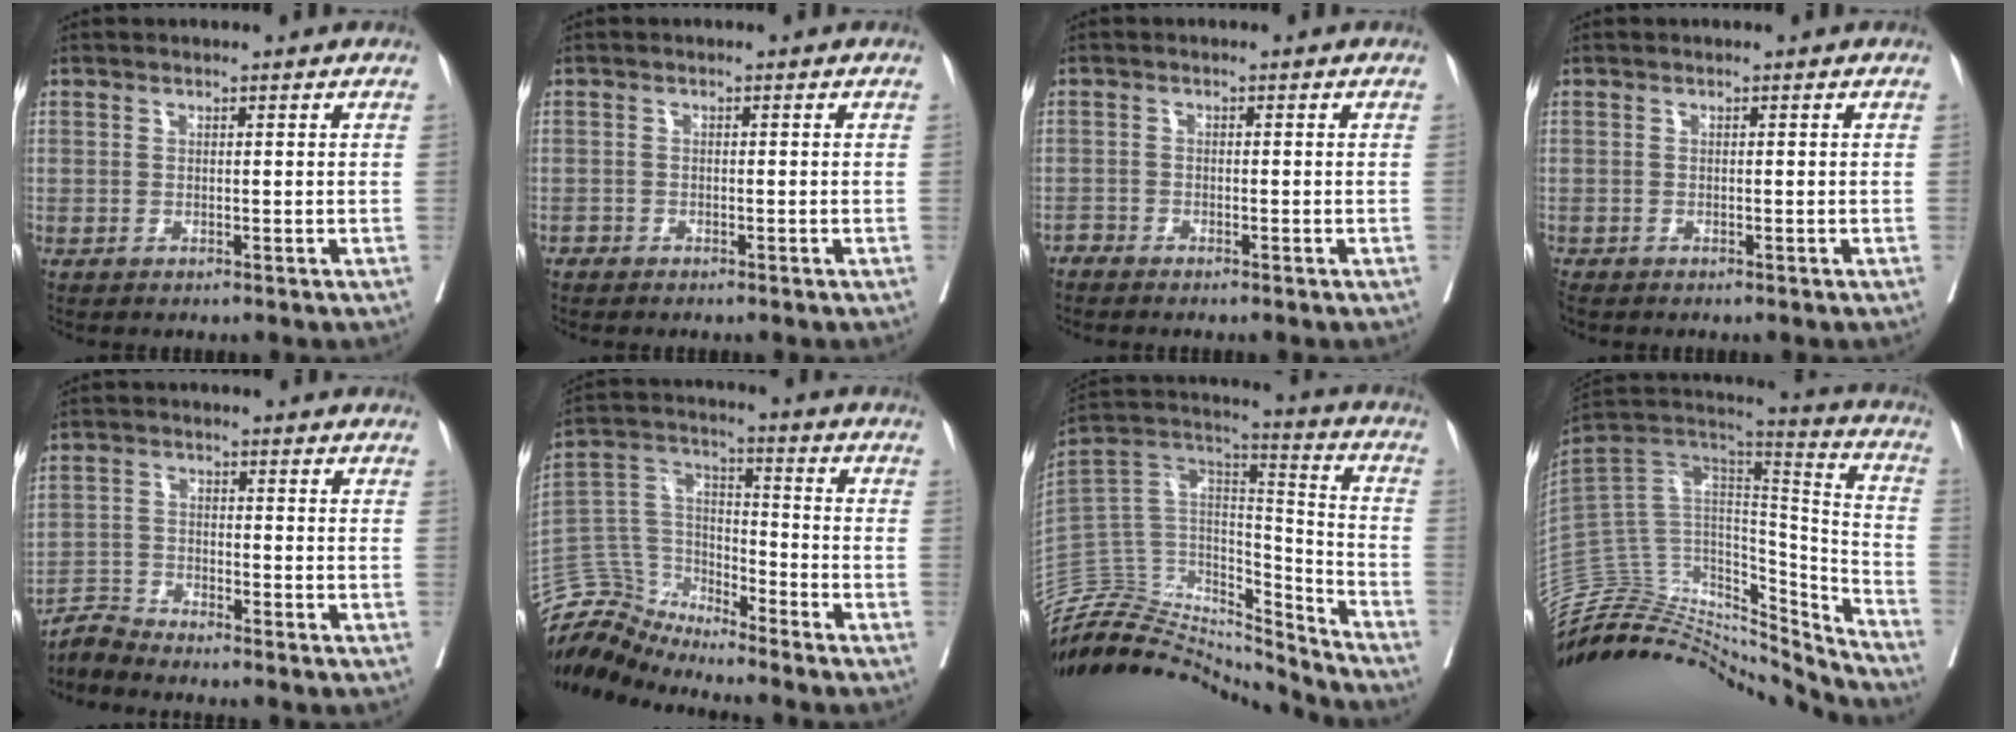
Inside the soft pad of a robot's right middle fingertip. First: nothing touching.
{"total": 0.8, "force": [-0.7, 0.3, 0.0], "torque": [-0.002, 0.002, -0.018]}
{"total": 1.0, "force": [-1.0, 0.0, 0.1], "torque": [-0.001, -0.001, -0.023]}
{"total": 1.0, "force": [-0.9, 0.4, 0.2], "torque": [-0.011, -0.003, -0.018]}
{"total": 3.8, "force": [-3.7, -0.5, -0.7], "torque": [0.015, -0.014, -0.074]}
{"total": 9.7, "force": [-9.6, 1.0, -1.0], "torque": [0.015, 0.065, -0.190]}
{"total": 21.7, "force": [-20.6, 6.1, 2.8], "torque": [-0.052, 0.076, -0.338]}
{"total": 30.6, "force": [-28.8, 7.8, 7.2], "torque": [-0.127, 0.035, -0.439]}